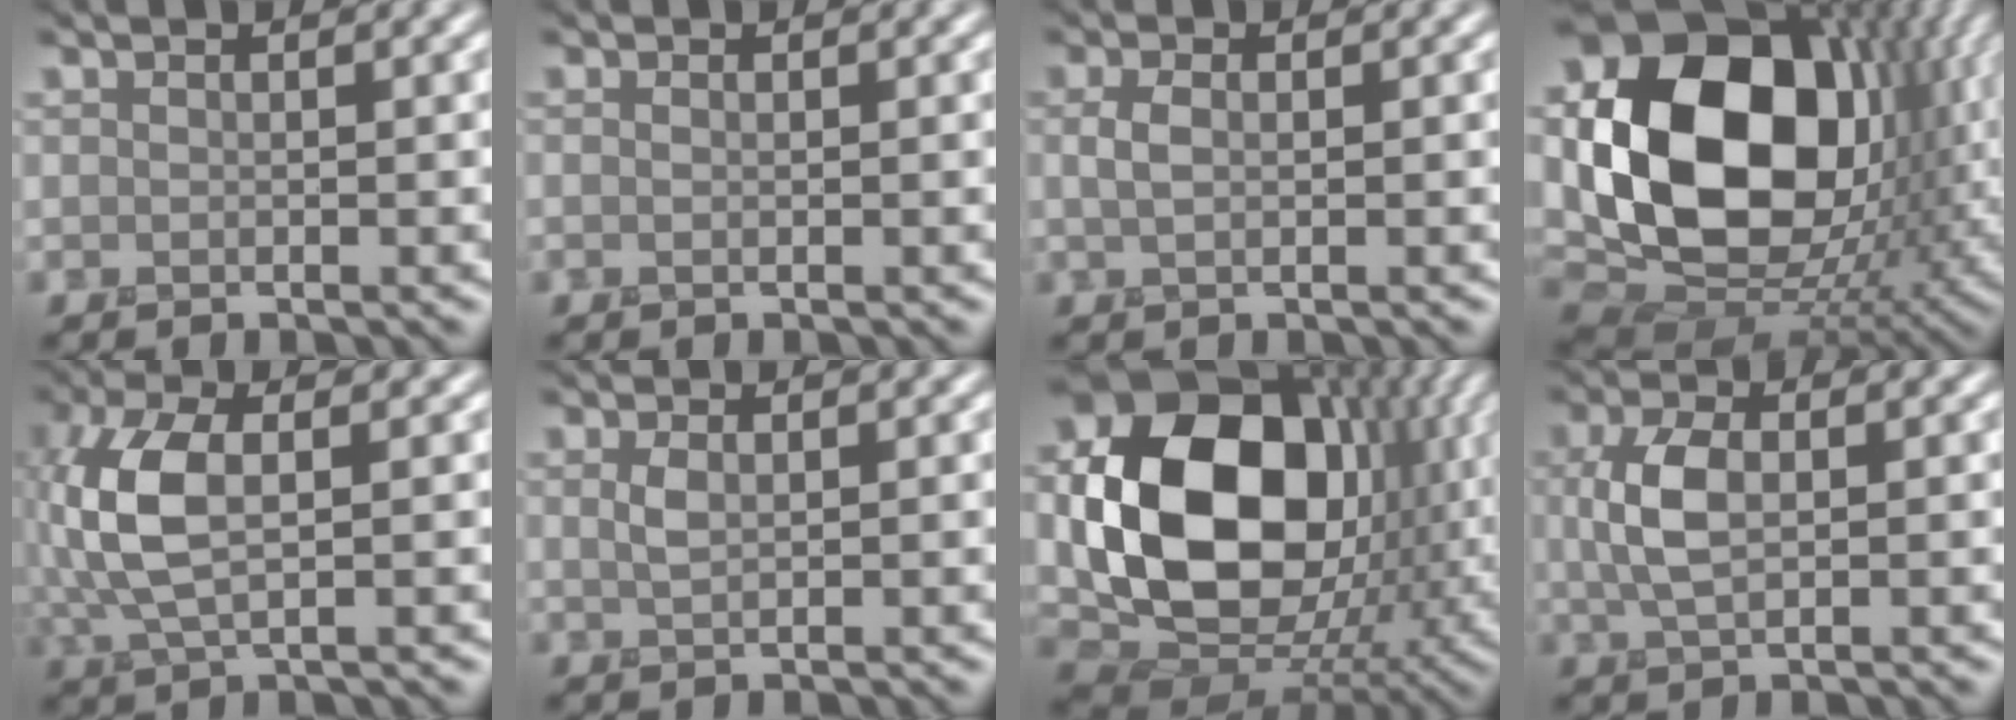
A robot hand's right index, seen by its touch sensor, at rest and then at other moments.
{"total": 0.0}
{"total": 1.2, "force": [0.0, 0.6, 1.1], "torque": [-0.031, 0.000, -0.002]}
{"total": 19.5, "force": [2.0, 13.5, 13.9], "torque": [-0.307, -0.010, 0.048]}
{"total": 6.7, "force": [0.3, 3.0, 6.0], "torque": [-0.149, 0.011, -0.002]}
{"total": 1.0, "force": [0.2, 0.4, 0.8], "torque": [-0.026, -0.001, 0.008]}
{"total": 17.4, "force": [1.6, 13.0, 11.4], "torque": [-0.234, -0.019, 0.035]}
{"total": 3.7, "force": [0.4, 1.9, 3.1], "torque": [-0.077, 0.002, 0.006]}